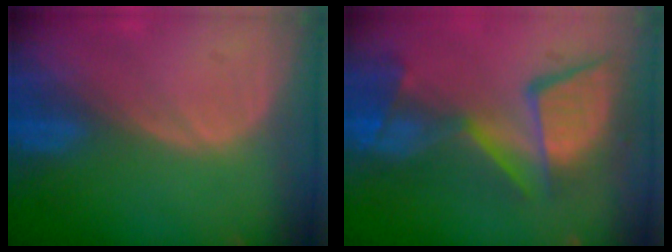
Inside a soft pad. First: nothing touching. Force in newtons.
{"total": 12.6, "press": 11.2, "slide": 5.8}